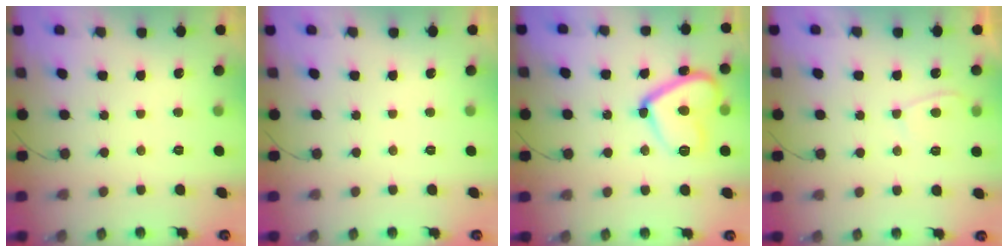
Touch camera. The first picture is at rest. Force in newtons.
{"total": 0.0}
{"total": 16.4, "press": 16.3, "slide": 1.4}
{"total": 2.7, "press": 2.6, "slide": 0.6}